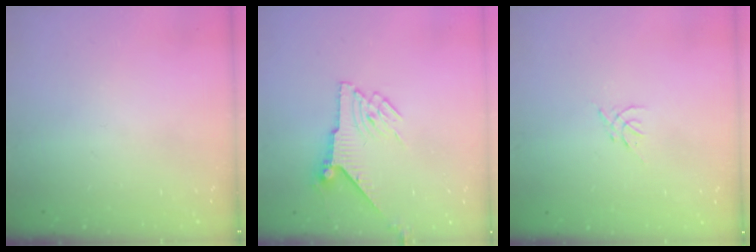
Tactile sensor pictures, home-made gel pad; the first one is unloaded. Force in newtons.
{"total": 7.0, "press": 7.0, "slide": 0.3}
{"total": 0.0}